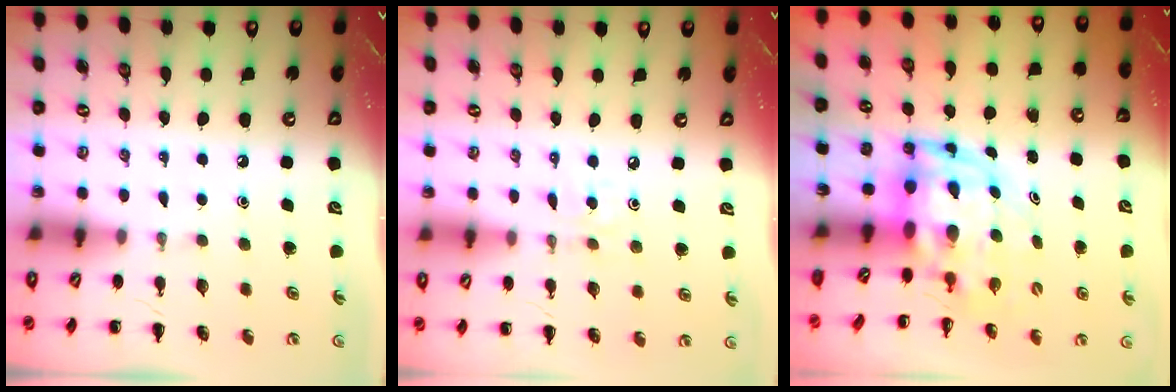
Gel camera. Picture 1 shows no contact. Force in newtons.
{"total": 1.8, "press": 1.7, "slide": 0.6}
{"total": 5.1, "press": 4.9, "slide": 1.4}